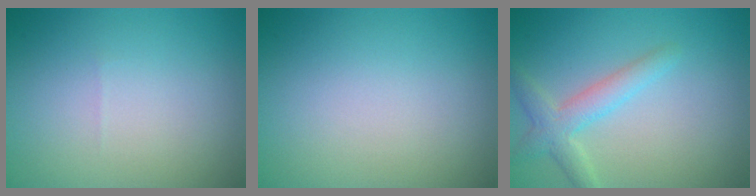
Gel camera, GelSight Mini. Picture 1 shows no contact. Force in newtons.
{"total": 0.0}
{"total": 2.9, "press": 2.9, "slide": 0.1}